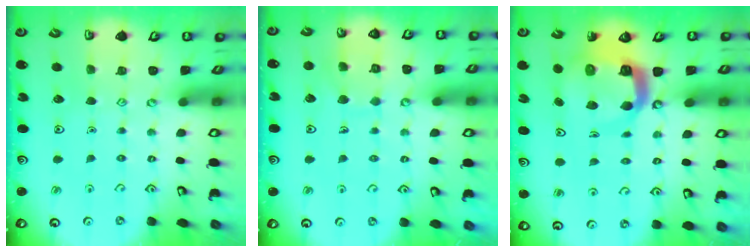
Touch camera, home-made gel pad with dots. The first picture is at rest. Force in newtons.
{"total": 8.1, "press": 8.1, "slide": 0.7}
{"total": 10.3, "press": 10.2, "slide": 1.4}